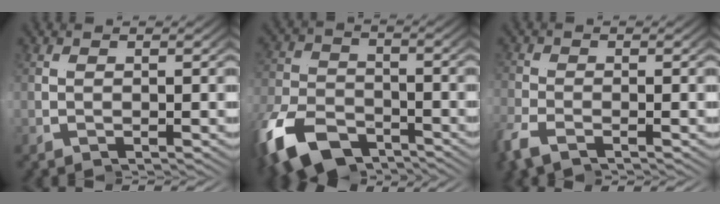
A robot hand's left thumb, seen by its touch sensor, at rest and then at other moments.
{"total": 9.2, "force": [-4.9, 5.8, 5.2], "torque": [-0.119, -0.030, -0.077]}
{"total": 2.1, "force": [-2.0, -0.2, -0.8], "torque": [-0.004, -0.004, -0.041]}